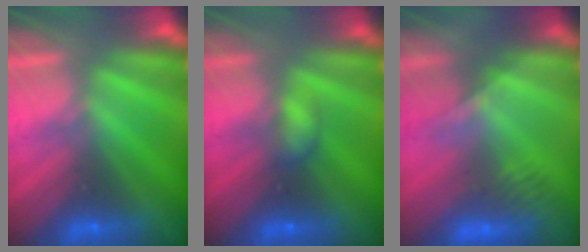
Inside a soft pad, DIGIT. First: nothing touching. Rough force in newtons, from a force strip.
{"total": 2.2}
{"total": 2.4}